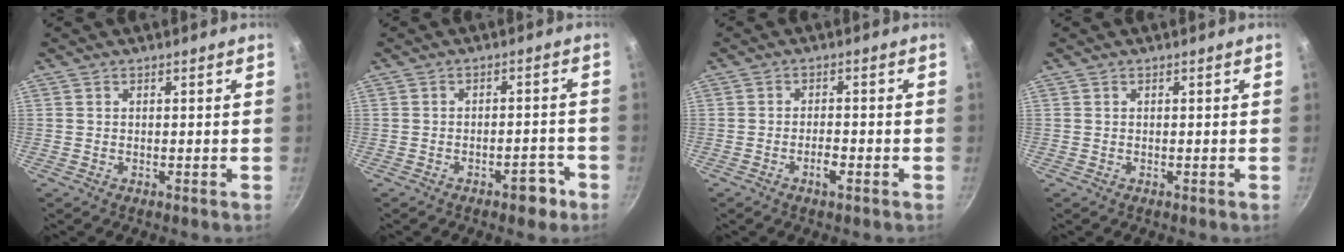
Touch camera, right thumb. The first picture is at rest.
{"total": 4.4, "force": [-2.8, 2.1, 2.7], "torque": [-0.016, 0.028, -0.029]}
{"total": 2.7, "force": [-1.4, 0.9, 2.1], "torque": [-0.035, 0.013, -0.026]}
{"total": 0.0}